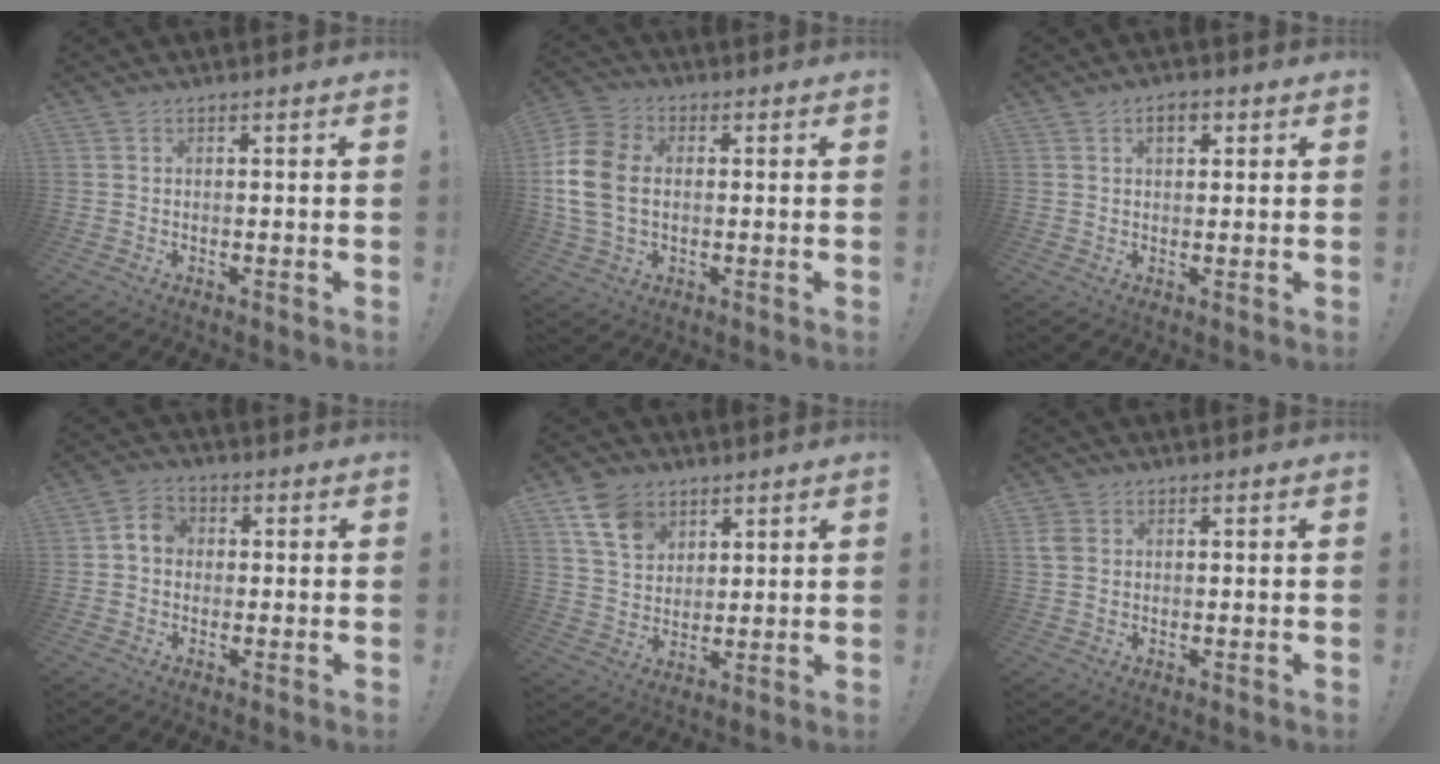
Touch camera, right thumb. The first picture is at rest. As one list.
[{"total": 13.9, "force": [0.6, 10.1, 9.5], "torque": [-0.204, 0.003, 0.010]}, {"total": 3.9, "force": [1.5, 2.3, 2.7], "torque": [-0.044, 0.003, 0.023]}, {"total": 5.4, "force": [0.1, 4.6, 2.9], "torque": [-0.054, 0.018, 0.005]}, {"total": 11.2, "force": [6.4, 7.9, 4.8], "torque": [-0.079, -0.025, 0.126]}, {"total": 3.8, "force": [0.7, 3.1, 2.1], "torque": [-0.034, 0.006, 0.016]}]